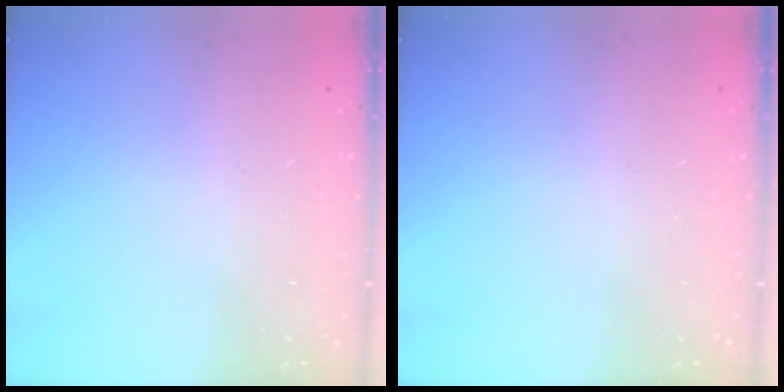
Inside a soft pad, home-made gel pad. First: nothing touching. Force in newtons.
{"total": 0.0}